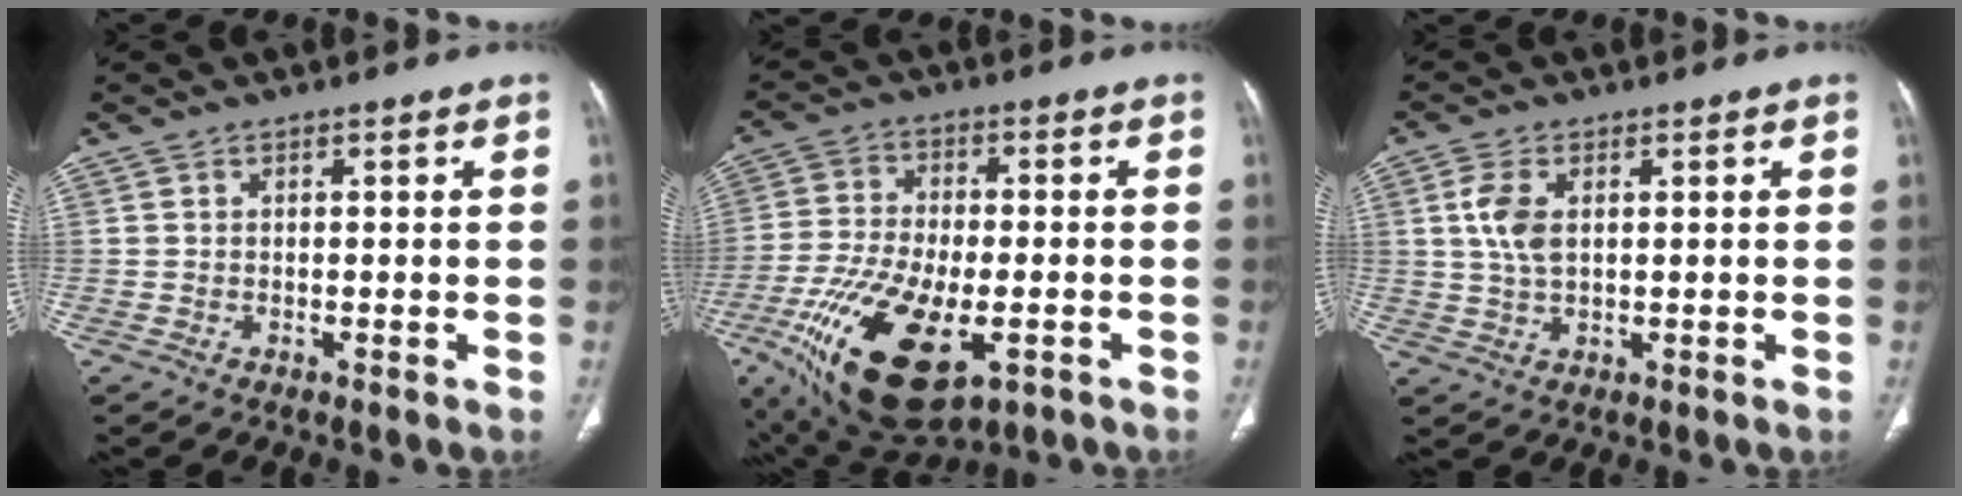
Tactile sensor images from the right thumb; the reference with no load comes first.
{"total": 20.4, "force": [-7.8, 9.4, 16.3], "torque": [-0.333, -0.005, -0.120]}
{"total": 5.8, "force": [1.4, 3.1, 4.7], "torque": [-0.106, 0.002, 0.027]}